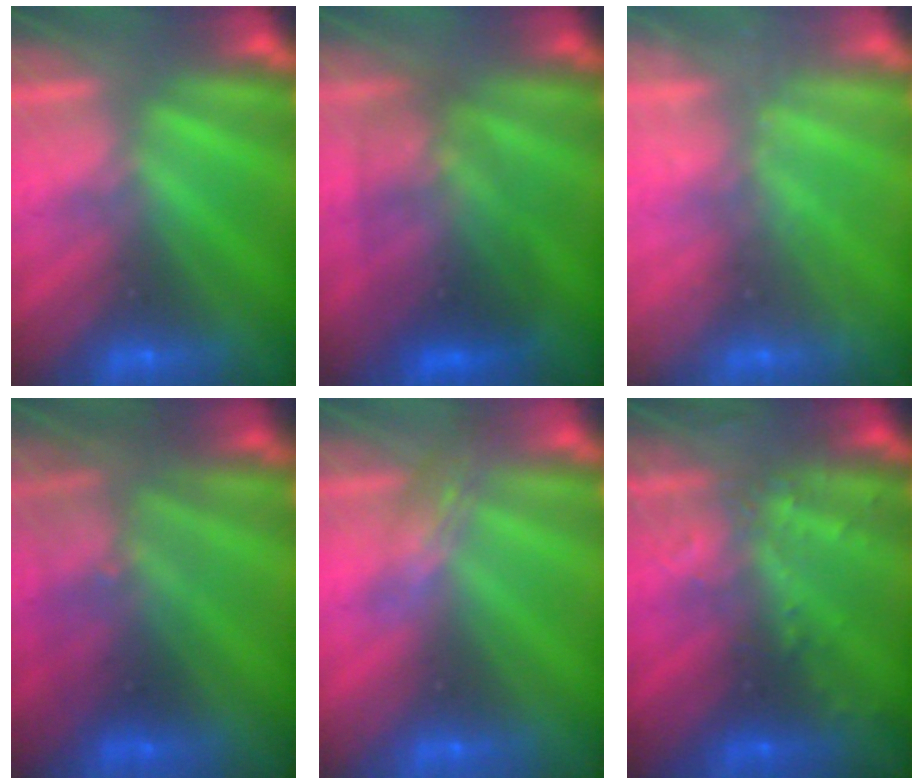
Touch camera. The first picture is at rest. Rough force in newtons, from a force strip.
{"total": 3.1}
{"total": 1.4}
{"total": 3.0}
{"total": 2.4}
{"total": 2.8}